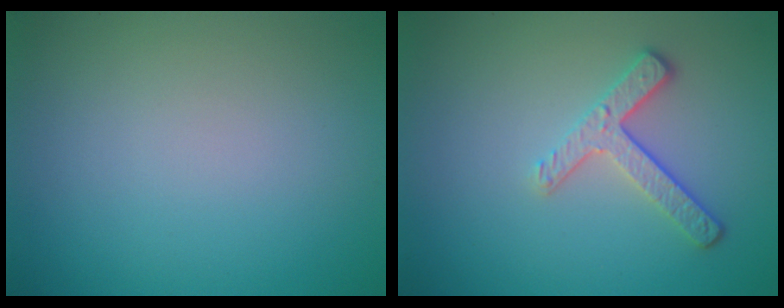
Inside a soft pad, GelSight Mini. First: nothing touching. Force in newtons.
{"total": 2.7, "press": 2.3, "slide": 1.5}